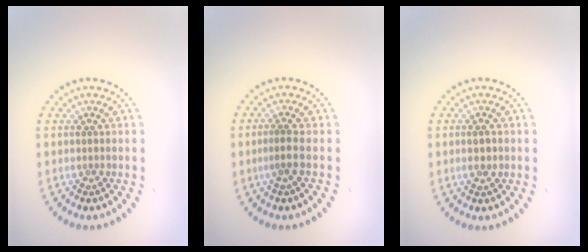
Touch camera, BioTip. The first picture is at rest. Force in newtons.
{"total": 1.5, "press": 1.2, "slide": 0.9}
{"total": 1.5, "press": 1.5, "slide": 0.4}